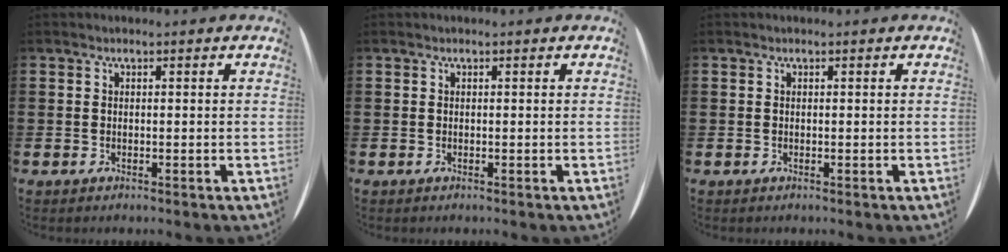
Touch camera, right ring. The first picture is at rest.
{"total": 0.0}
{"total": 0.0}